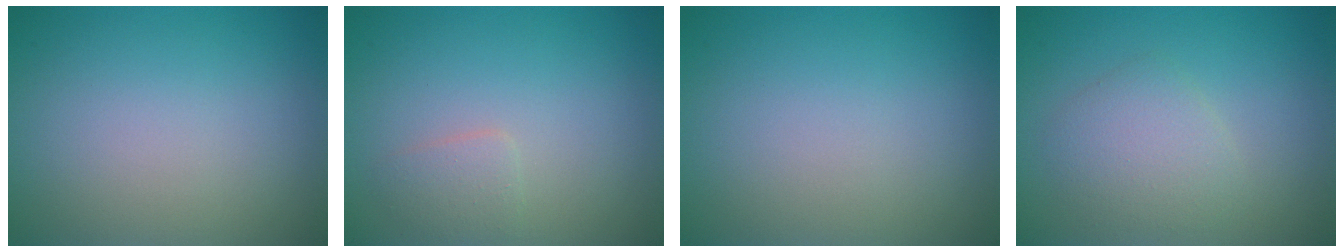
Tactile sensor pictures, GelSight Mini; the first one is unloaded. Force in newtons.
{"total": 1.4, "press": 1.4, "slide": 0.0}
{"total": 0.0}
{"total": 2.8, "press": 2.8, "slide": 0.1}